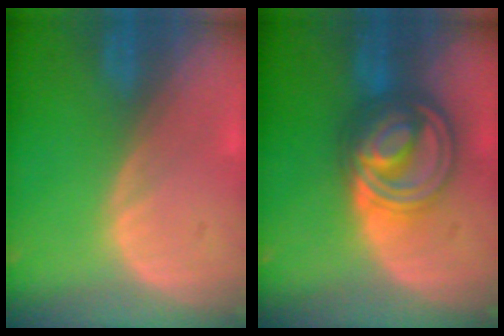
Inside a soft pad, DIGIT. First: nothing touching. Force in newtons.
{"total": 9.0, "press": 8.9, "slide": 0.7}